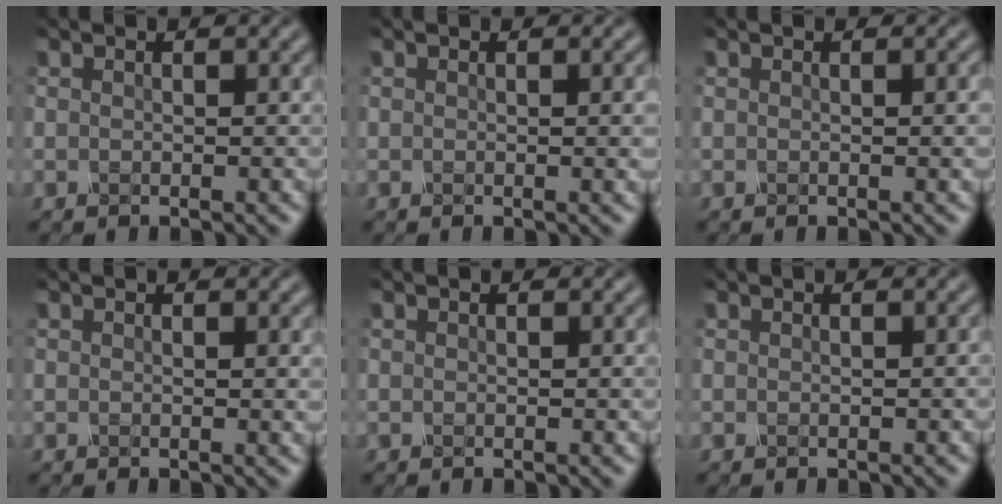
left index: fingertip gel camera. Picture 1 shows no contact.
{"total": 2.0, "force": [0.1, 0.7, 1.8], "torque": [-0.015, 0.003, -0.002]}
{"total": 1.7, "force": [0.1, 0.6, 1.5], "torque": [-0.011, 0.004, -0.003]}
{"total": 0.6, "force": [0.2, 0.2, 0.5], "torque": [-0.002, 0.001, 0.001]}
{"total": 0.0}
{"total": 0.6, "force": [-0.1, 0.2, 0.6], "torque": [-0.003, 0.005, -0.003]}